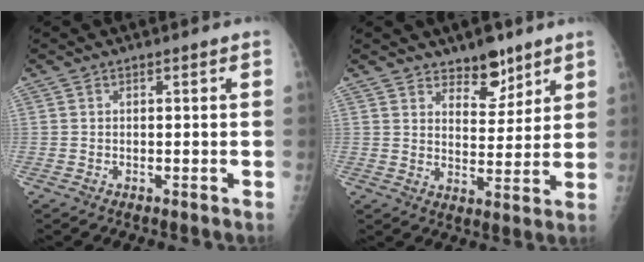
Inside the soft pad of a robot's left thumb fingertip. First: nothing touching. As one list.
[{"total": 7.2, "force": [5.4, 3.6, 3.1], "torque": [-0.016, -0.041, 0.087]}]